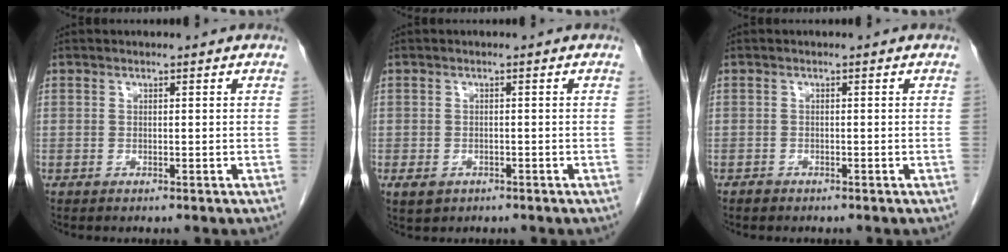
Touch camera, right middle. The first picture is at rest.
{"total": 2.7, "force": [-1.6, 1.9, 1.0], "torque": [-0.017, 0.000, -0.017]}
{"total": 0.7, "force": [-0.6, 0.4, 0.0], "torque": [-0.006, 0.001, -0.010]}